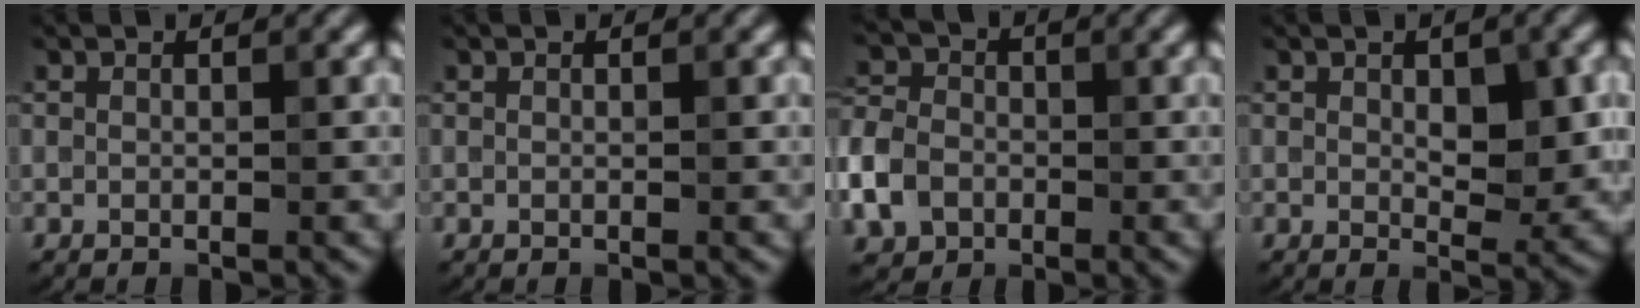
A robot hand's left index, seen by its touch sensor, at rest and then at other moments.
{"total": 0.0}
{"total": 5.2, "force": [-1.9, 4.1, 2.5], "torque": [-0.061, -0.003, -0.052]}
{"total": 4.5, "force": [0.6, 2.2, 3.9], "torque": [-0.052, -0.005, 0.012]}